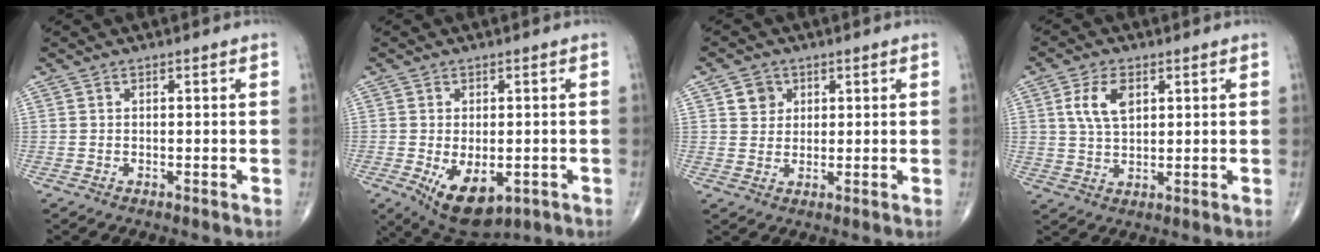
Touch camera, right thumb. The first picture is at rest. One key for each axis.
{"total": 9.9, "fx": -3.1, "fy": 5.4, "fz": 7.7, "tx": -0.111, "ty": -0.012, "tz": -0.032}
{"total": 4.0, "fx": 1.6, "fy": 3.4, "fz": 1.1, "tx": 0.001, "ty": -0.006, "tz": 0.025}
{"total": 6.9, "fx": 2.3, "fy": 4.0, "fz": 5.2, "tx": -0.097, "ty": -0.004, "tz": 0.046}